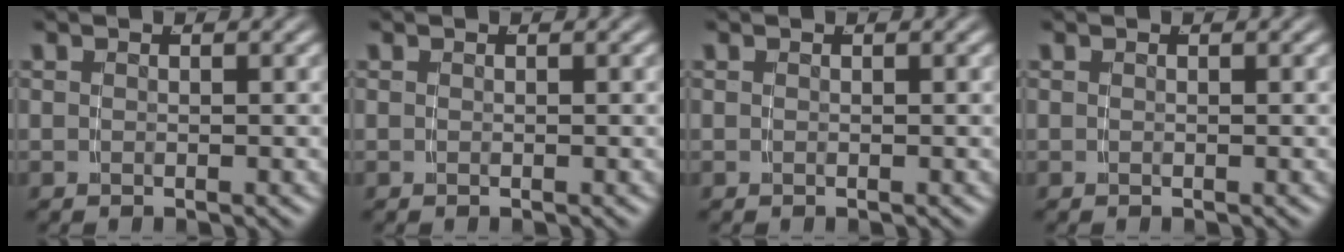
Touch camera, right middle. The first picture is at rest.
{"total": 0.0}
{"total": 0.0}
{"total": 0.0}